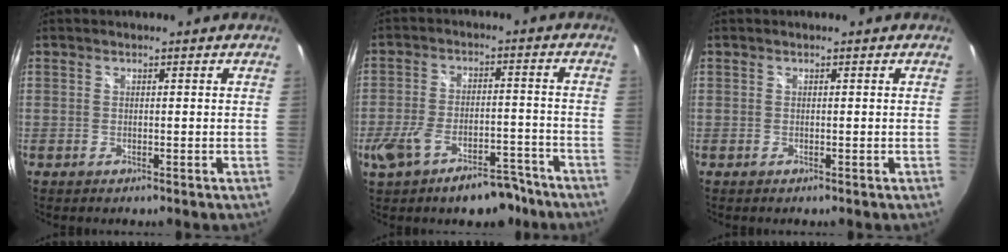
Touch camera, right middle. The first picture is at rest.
{"total": 12.1, "force": [-8.3, 5.4, 7.0], "torque": [-0.140, 0.007, -0.121]}
{"total": 0.0}